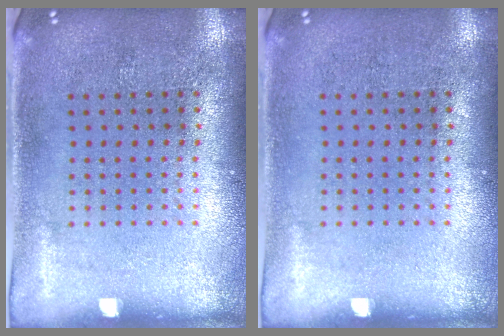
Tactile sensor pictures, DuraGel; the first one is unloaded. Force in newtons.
{"total": 0.0}